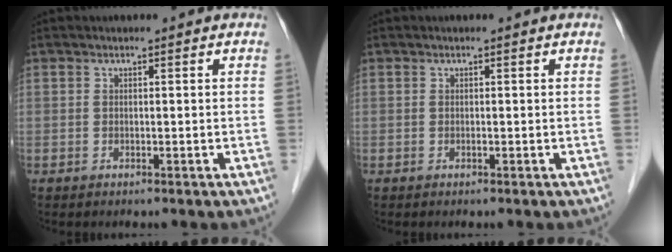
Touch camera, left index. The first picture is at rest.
{"total": 0.0}